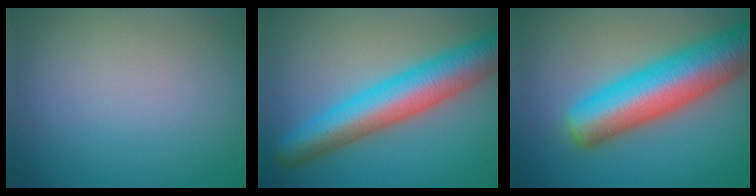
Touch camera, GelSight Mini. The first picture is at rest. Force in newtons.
{"total": 8.5, "press": 8.5, "slide": 0.2}
{"total": 10.8, "press": 10.8, "slide": 0.4}